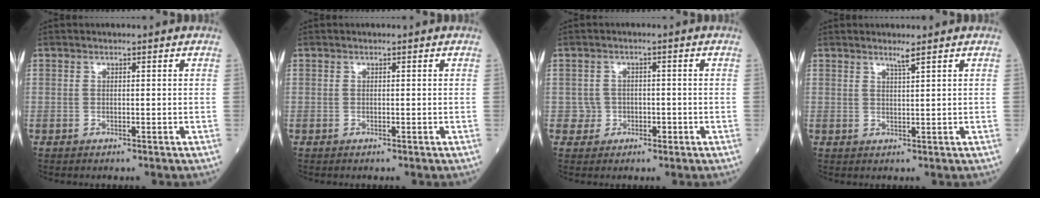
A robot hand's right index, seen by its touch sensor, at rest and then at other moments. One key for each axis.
{"total": 0.0}
{"total": 2.6, "fx": -0.8, "fy": 2.5, "fz": -0.1, "tx": 0.015, "ty": 0.011, "tz": -0.015}
{"total": 1.5, "fx": 1.1, "fy": -0.5, "fz": 0.8, "tx": -0.022, "ty": -0.007, "tz": 0.022}